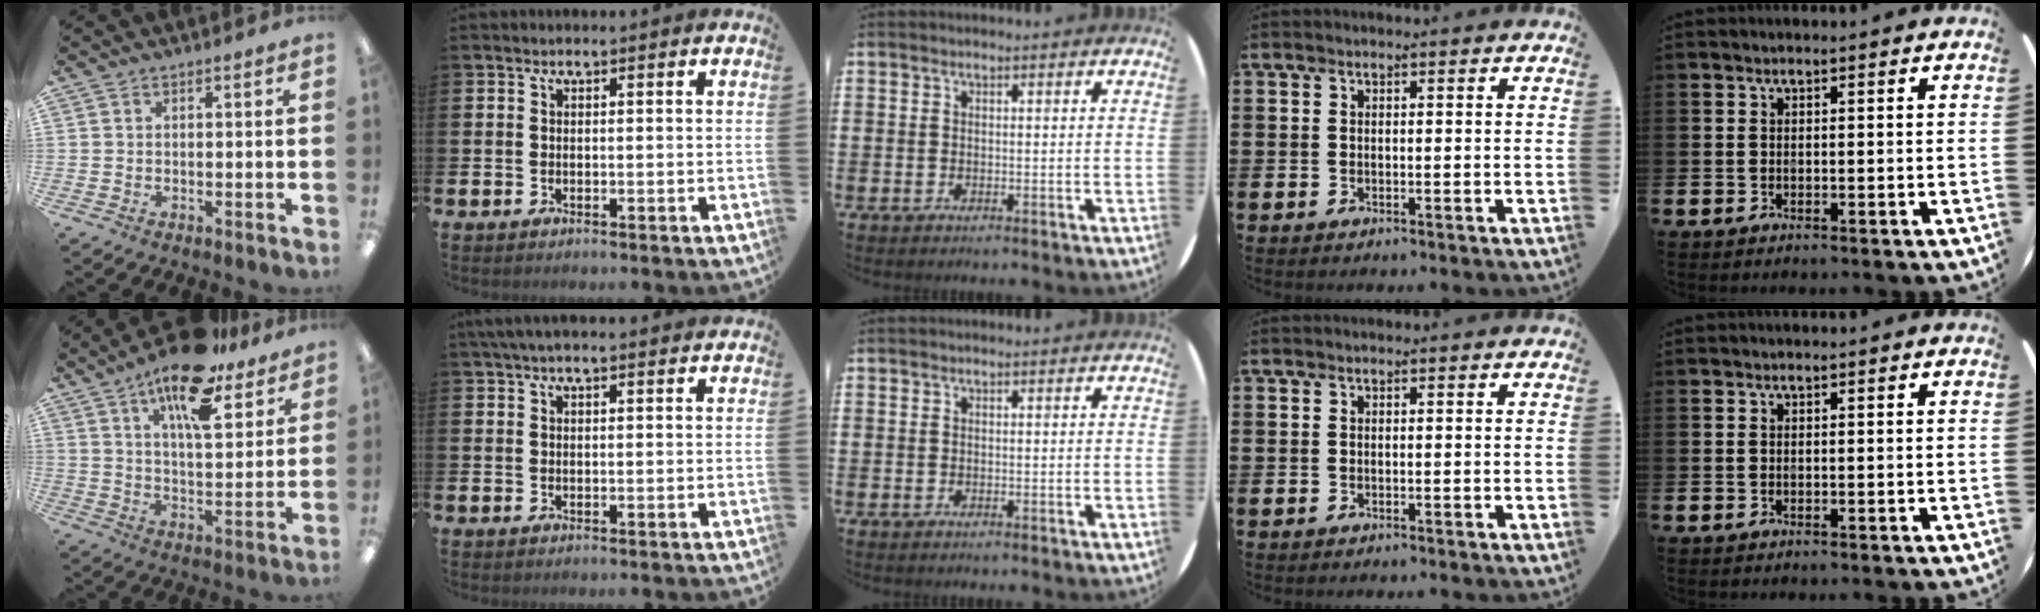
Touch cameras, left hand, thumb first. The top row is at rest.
{"thumb": {"total": 16.3, "force": [11.5, 5.5, 10.0], "torque": [-0.168, -0.057, 0.193]}, "index": {"total": 2.6, "force": [2.1, 0.5, 1.4], "torque": [-0.028, 0.000, 0.037]}}